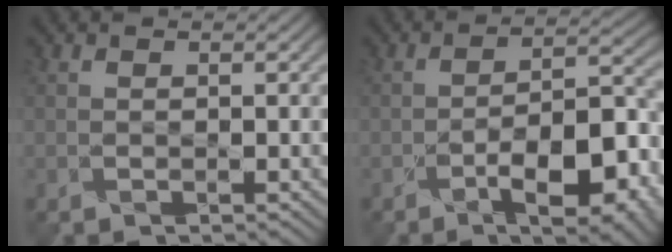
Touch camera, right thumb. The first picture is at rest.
{"total": 10.9, "force": [-5.7, 3.7, 8.5], "torque": [-0.125, 0.003, -0.086]}